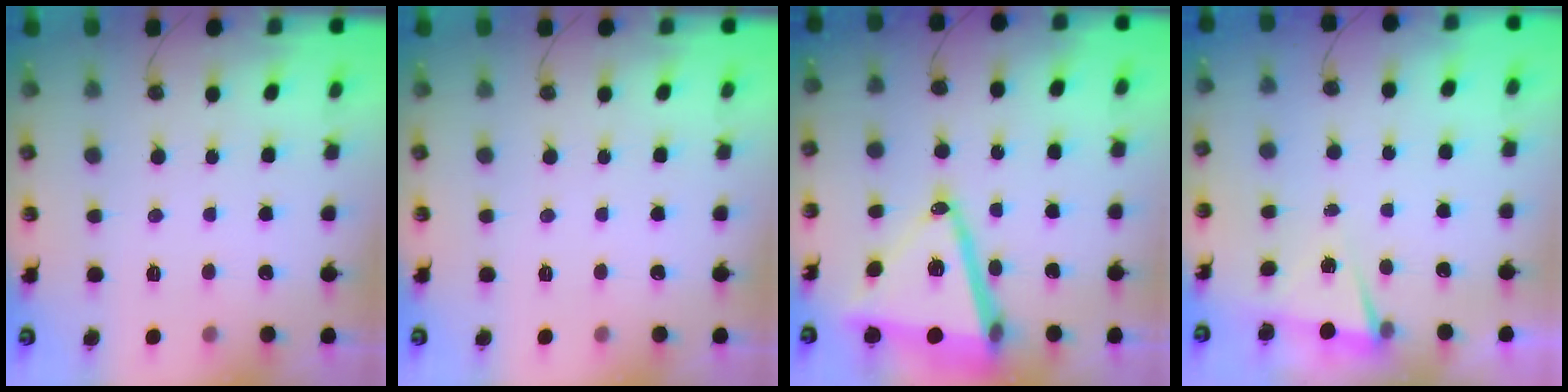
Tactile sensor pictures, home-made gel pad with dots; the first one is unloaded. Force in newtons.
{"total": 0.0}
{"total": 18.2, "press": 17.9, "slide": 3.1}
{"total": 2.8, "press": 1.8, "slide": 2.2}